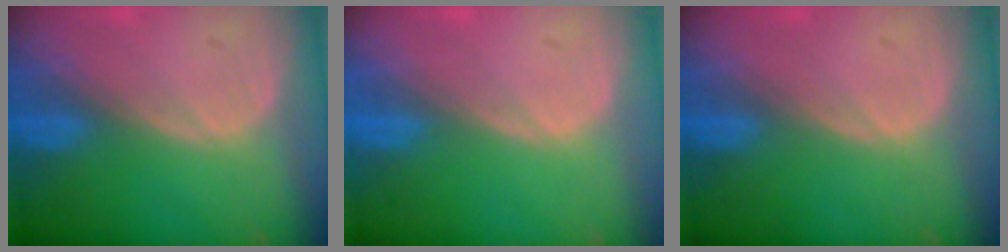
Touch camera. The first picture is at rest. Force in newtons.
{"total": 0.0}
{"total": 0.0}